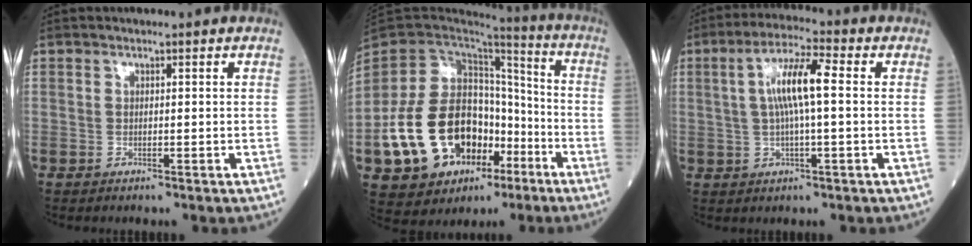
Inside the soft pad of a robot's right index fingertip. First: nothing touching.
{"total": 22.2, "force": [-7.6, 13.3, 16.1], "torque": [-0.314, 0.023, -0.114]}
{"total": 8.1, "force": [1.1, 0.9, 8.0], "torque": [-0.157, 0.014, 0.017]}